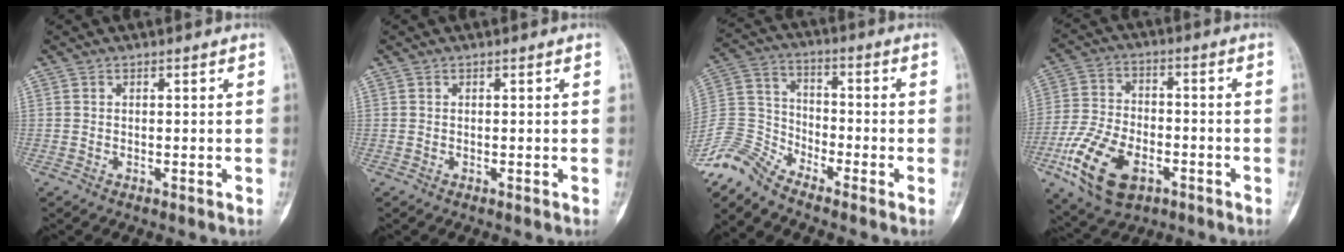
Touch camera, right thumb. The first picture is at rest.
{"total": 0.0}
{"total": 8.4, "force": [-8.2, 1.4, 1.2], "torque": [-0.040, 0.055, -0.180]}
{"total": 15.1, "force": [-6.5, 8.7, 10.6], "torque": [-0.200, 0.014, -0.116]}